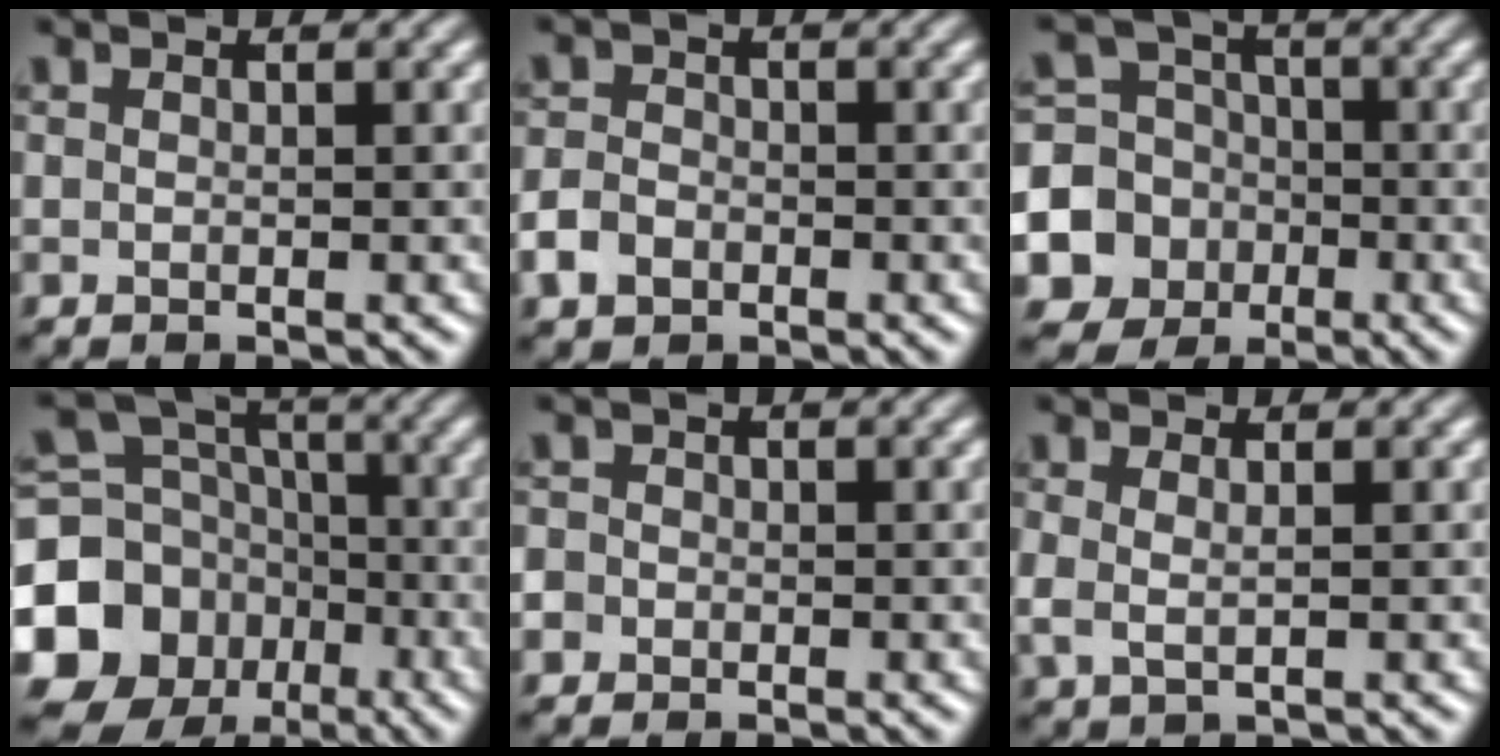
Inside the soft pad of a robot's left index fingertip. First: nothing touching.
{"total": 2.5, "force": [-1.7, 1.7, 0.8], "torque": [-0.014, -0.005, -0.038]}
{"total": 9.9, "force": [-3.7, 9.0, 1.8], "torque": [-0.047, -0.019, -0.091]}
{"total": 12.7, "force": [-5.4, 10.7, 4.3], "torque": [-0.112, -0.021, -0.114]}
{"total": 2.0, "force": [-0.9, 1.7, 0.2], "torque": [0.009, 0.008, -0.033]}
{"total": 1.2, "force": [0.2, 0.3, 1.1], "torque": [-0.024, -0.006, 0.005]}